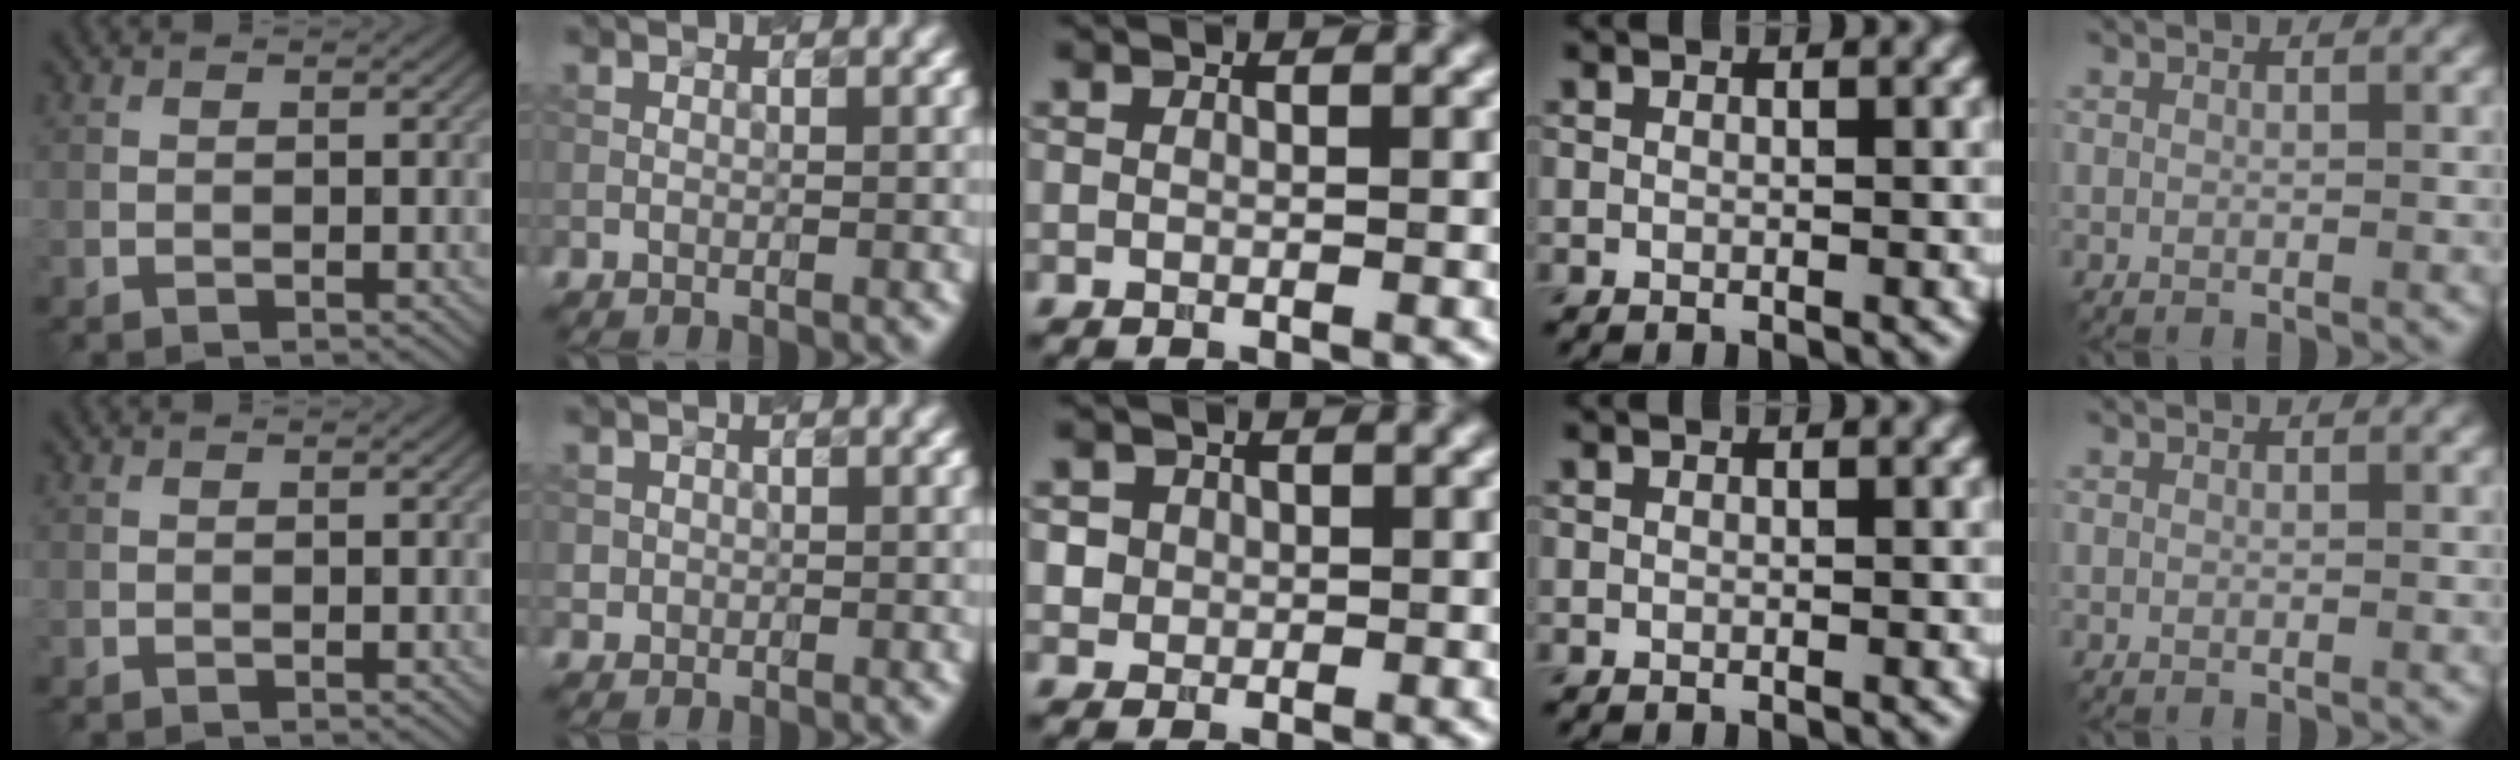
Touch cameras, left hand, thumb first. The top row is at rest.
{"index": {"total": 0.8, "force": [0.0, 0.8, 0.0], "torque": [0.008, -0.003, 0.000]}, "middle": {"total": 2.1, "force": [0.7, 1.9, 0.6], "torque": [-0.006, 0.000, 0.023]}}